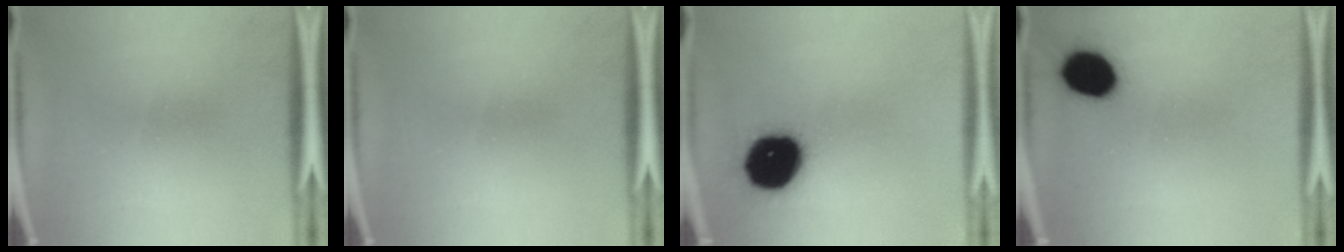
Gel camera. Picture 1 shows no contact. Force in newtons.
{"total": 0.0}
{"total": 19.1}
{"total": 15.8}